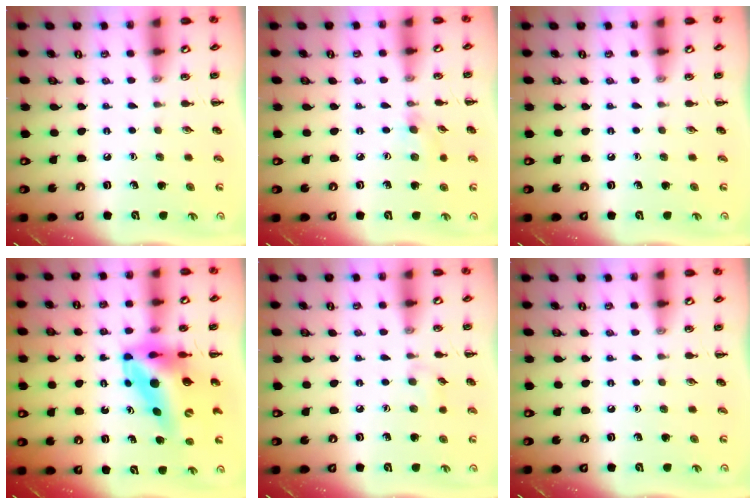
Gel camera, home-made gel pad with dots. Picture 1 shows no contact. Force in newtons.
{"total": 4.4, "press": 4.1, "slide": 1.7}
{"total": 0.0}
{"total": 12.3, "press": 11.8, "slide": 3.6}
{"total": 4.4, "press": 4.0, "slide": 1.8}
{"total": 0.0}